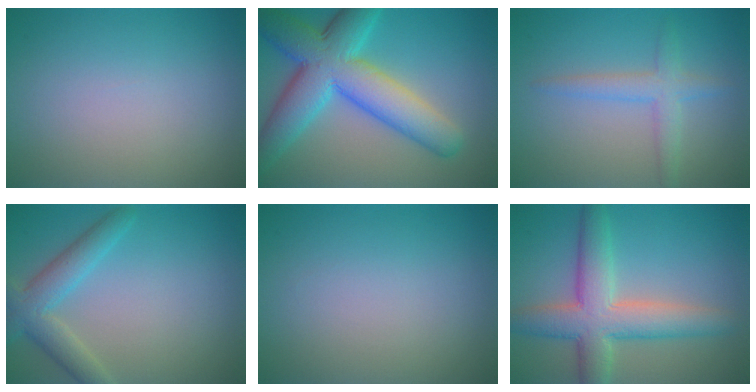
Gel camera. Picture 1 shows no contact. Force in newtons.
{"total": 10.2, "press": 10.2, "slide": 0.2}
{"total": 2.7, "press": 2.7, "slide": 0.2}
{"total": 4.1, "press": 4.1, "slide": 0.2}
{"total": 0.0}
{"total": 6.9, "press": 6.9, "slide": 0.5}